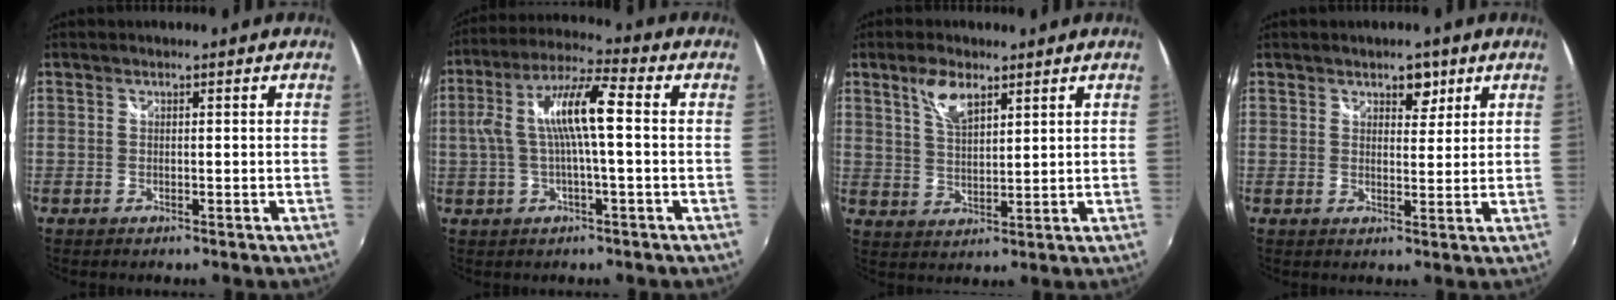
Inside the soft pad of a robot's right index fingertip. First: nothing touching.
{"total": 11.1, "force": [0.4, 1.7, 10.9], "torque": [-0.210, 0.017, 0.007]}
{"total": 6.1, "force": [3.7, 2.5, 4.1], "torque": [-0.078, 0.006, 0.071]}
{"total": 3.3, "force": [2.1, 2.0, 1.7], "torque": [-0.015, 0.002, 0.030]}